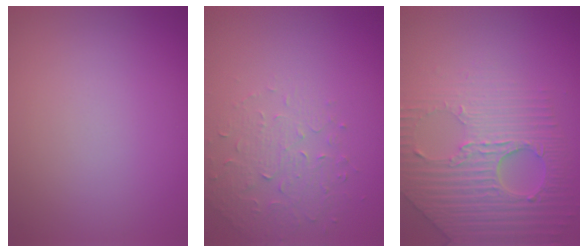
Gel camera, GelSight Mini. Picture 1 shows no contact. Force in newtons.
{"total": 1.9, "press": 1.5, "slide": 1.1}
{"total": 5.4, "press": 4.8, "slide": 2.4}